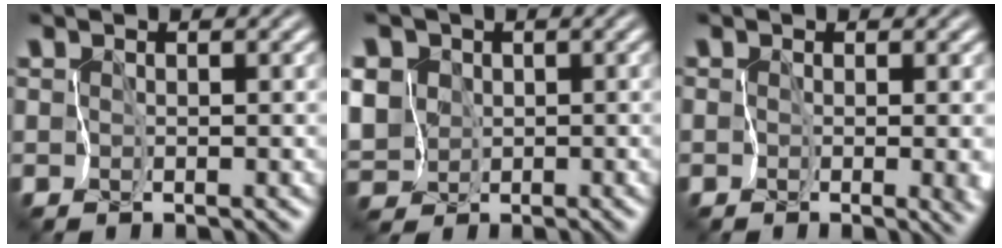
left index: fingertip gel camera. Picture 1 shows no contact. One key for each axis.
{"total": 8.5, "fx": 1.1, "fy": 7.5, "fz": 3.9, "tx": -0.088, "ty": 0.015, "tz": -0.021}
{"total": 2.6, "fx": -0.4, "fy": 1.2, "fz": 2.3, "tx": -0.020, "ty": -0.012, "tz": -0.004}